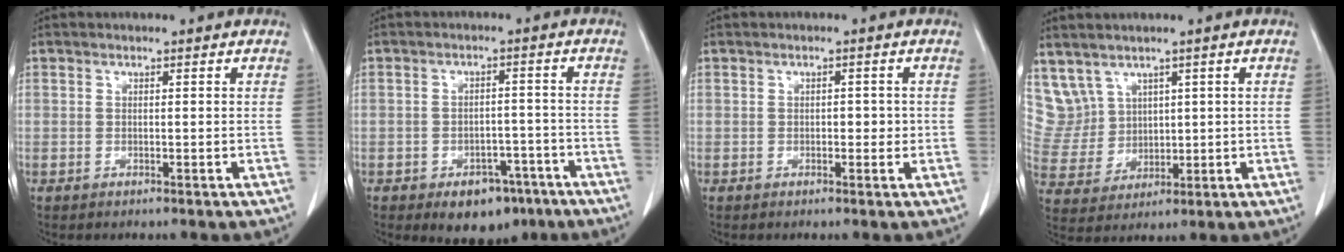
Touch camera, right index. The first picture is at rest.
{"total": 7.4, "force": [-4.6, 4.4, 3.8], "torque": [-0.041, 0.010, -0.060]}
{"total": 1.8, "force": [-0.2, 1.2, 1.4], "torque": [-0.014, 0.004, -0.002]}
{"total": 8.1, "force": [4.8, 6.6, 0.5], "torque": [-0.028, 0.035, 0.118]}